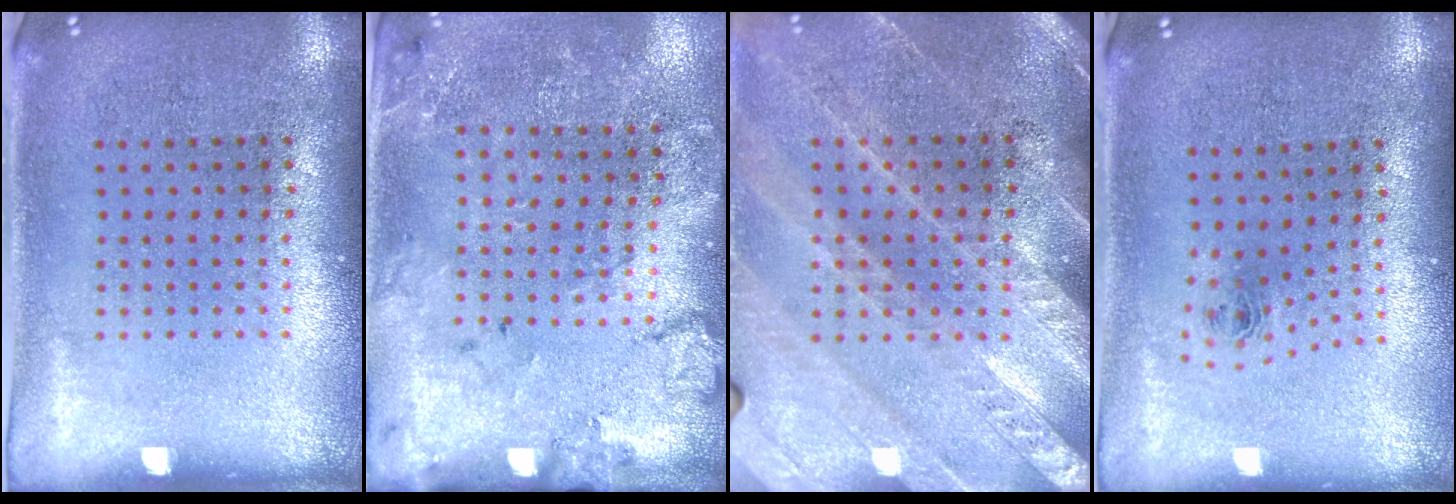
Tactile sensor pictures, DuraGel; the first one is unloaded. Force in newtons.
{"total": 1.7, "press": 1.6, "slide": 0.8}
{"total": 2.9, "press": 2.6, "slide": 1.4}
{"total": 0.8, "press": 0.3, "slide": 0.7}